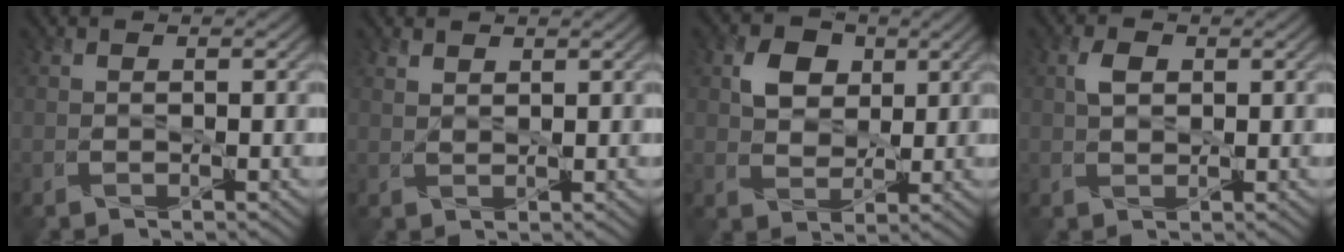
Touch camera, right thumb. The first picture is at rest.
{"total": 1.9, "force": [1.5, 0.7, 1.0], "torque": [-0.022, 0.002, 0.034]}
{"total": 4.9, "force": [1.7, 3.6, 2.9], "torque": [-0.055, 0.004, 0.022]}
{"total": 2.5, "force": [0.7, 1.4, 2.0], "torque": [-0.035, 0.005, 0.013]}